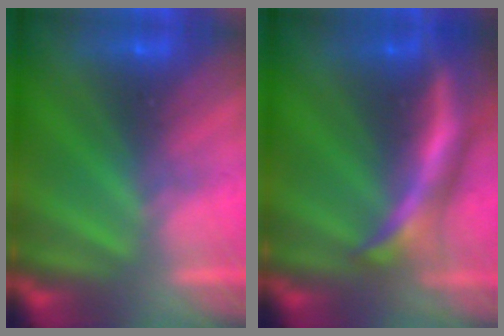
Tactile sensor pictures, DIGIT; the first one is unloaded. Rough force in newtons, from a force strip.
{"total": 5.8}